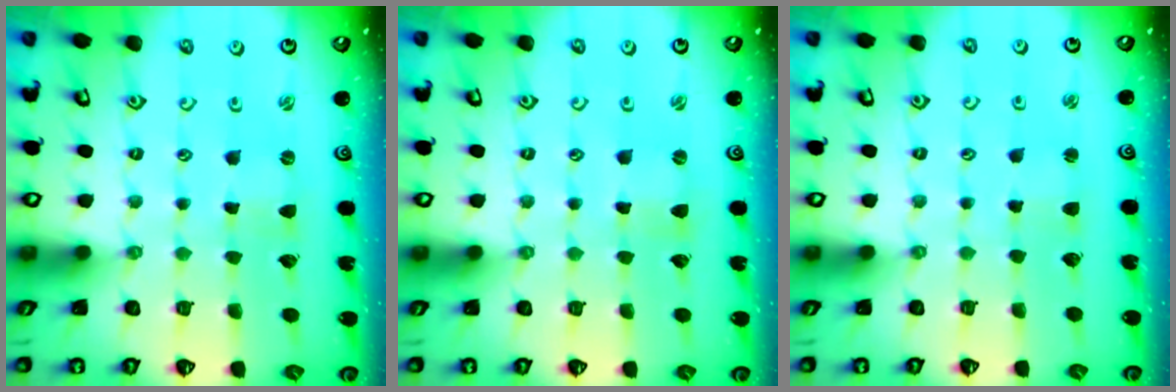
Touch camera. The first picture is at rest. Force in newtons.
{"total": 0.0}
{"total": 1.7, "press": 1.6, "slide": 0.2}